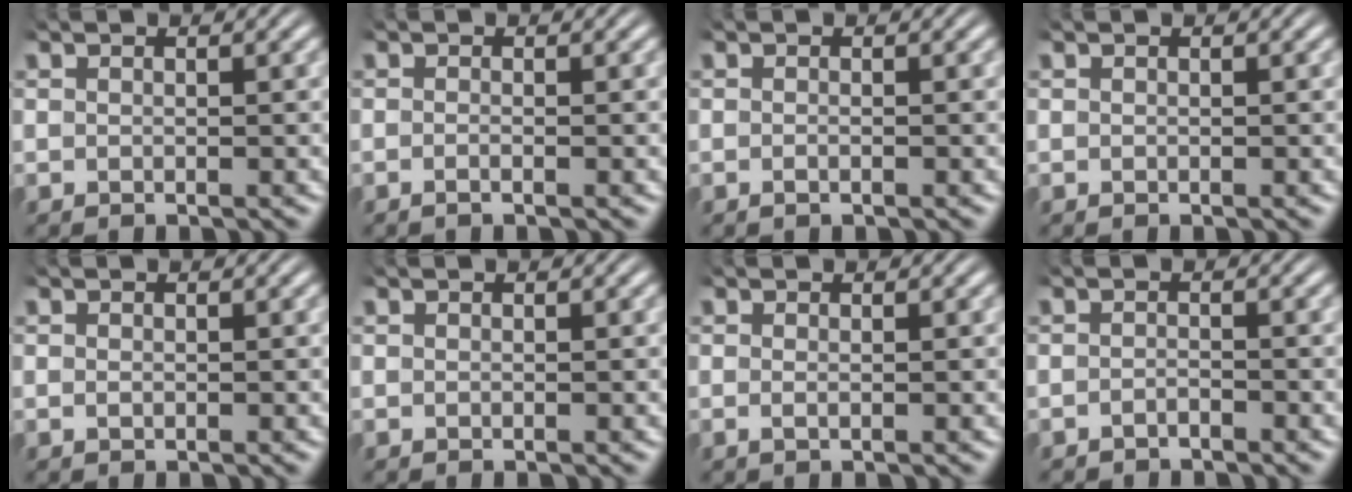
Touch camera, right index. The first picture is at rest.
{"total": 0.8, "force": [-0.7, 0.0, 0.5], "torque": [-0.013, 0.000, -0.015]}
{"total": 0.6, "force": [-0.5, 0.1, 0.3], "torque": [-0.009, 0.001, -0.011]}
{"total": 0.0}
{"total": 0.0}
{"total": 0.0}
{"total": 0.5, "force": [-0.3, -0.1, 0.5], "torque": [-0.013, -0.007, -0.003]}
{"total": 1.4, "force": [-1.4, 0.0, 0.0], "torque": [-0.003, -0.009, -0.022]}